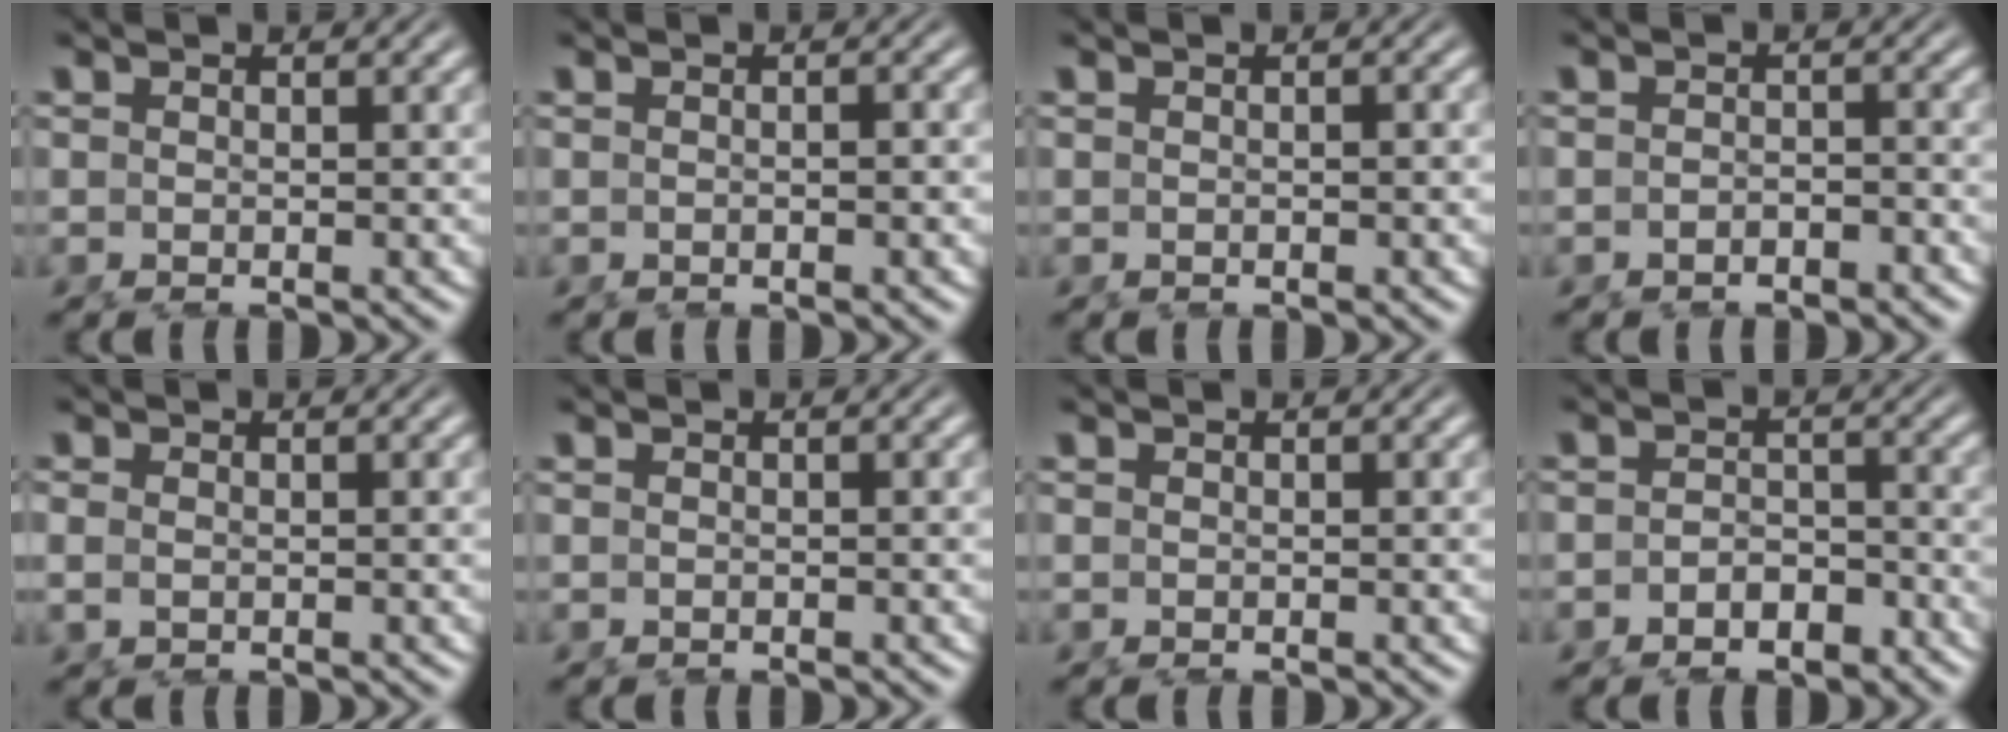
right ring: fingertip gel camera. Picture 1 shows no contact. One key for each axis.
{"total": 0.5, "fx": -0.3, "fy": -0.1, "fz": 0.4, "tx": -0.002, "ty": 0.008, "tz": -0.009}
{"total": 0.0}
{"total": 1.4, "fx": -1.4, "fy": 0.0, "fz": -0.1, "tx": 0.014, "ty": 0.008, "tz": -0.031}
{"total": 0.8, "fx": 0.2, "fy": 0.0, "fz": 0.7, "tx": -0.018, "ty": -0.001, "tz": 0.008}
{"total": 0.0}
{"total": 0.0}
{"total": 2.8, "fx": -2.4, "fy": 1.3, "fz": 0.7, "tx": 0.006, "ty": 0.005, "tz": -0.048}